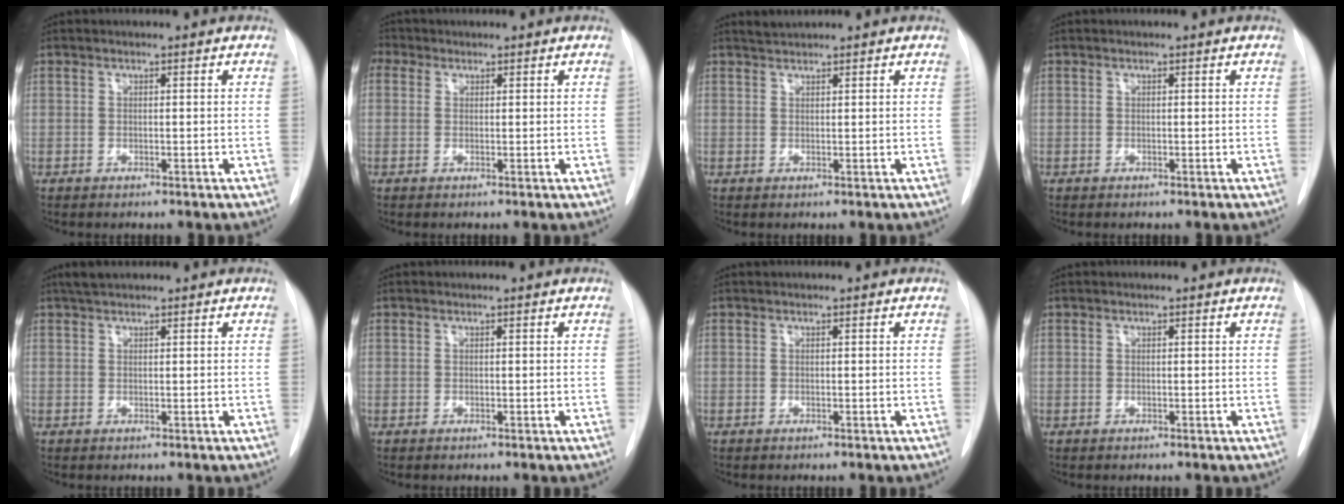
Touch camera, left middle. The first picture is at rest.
{"total": 2.9, "force": [1.3, 2.4, 0.9], "torque": [-0.021, 0.016, 0.022]}
{"total": 1.2, "force": [1.2, -0.2, -0.1], "torque": [-0.005, 0.005, 0.028]}
{"total": 0.0}
{"total": 2.1, "force": [1.8, 0.5, 0.9], "torque": [-0.020, 0.013, 0.034]}
{"total": 0.0}
{"total": 0.0}
{"total": 0.0}